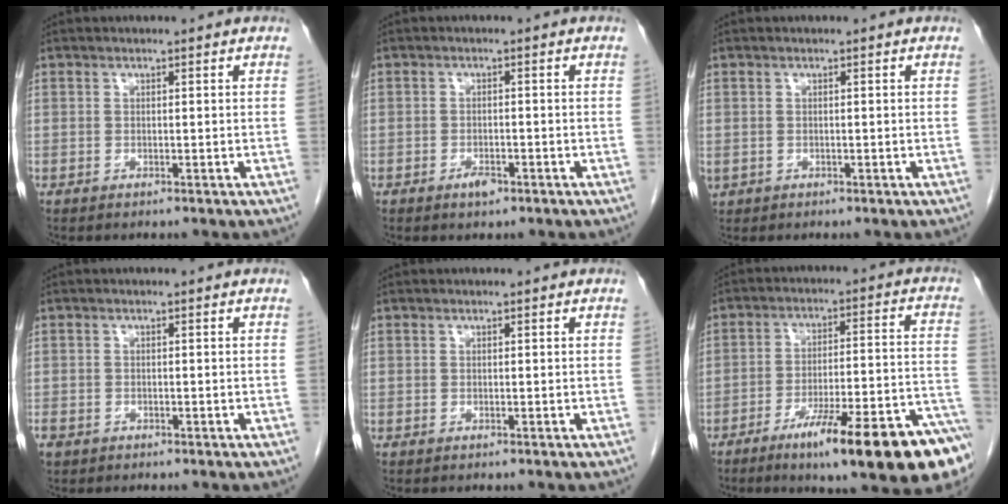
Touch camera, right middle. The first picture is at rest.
{"total": 2.0, "force": [-1.3, 0.9, 1.3], "torque": [-0.021, 0.002, -0.018]}
{"total": 0.0}
{"total": 2.4, "force": [-1.5, 1.6, 0.9], "torque": [-0.026, -0.003, -0.025]}
{"total": 0.0}
{"total": 19.9, "force": [-12.5, 1.7, 15.3], "torque": [-0.157, 0.012, -0.187]}